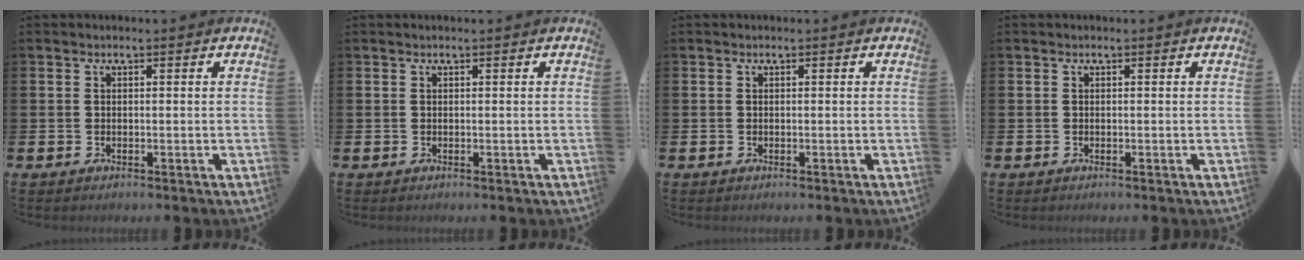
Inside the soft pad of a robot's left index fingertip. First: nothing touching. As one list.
[{"total": 0.0}, {"total": 0.0}, {"total": 0.0}]